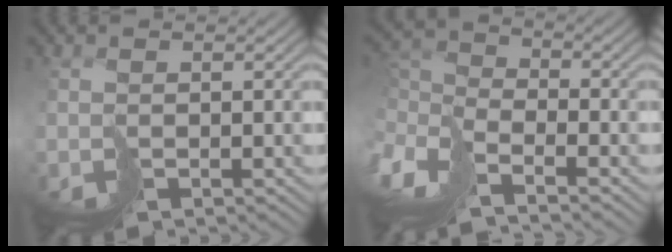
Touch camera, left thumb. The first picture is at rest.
{"total": 7.8, "force": [-3.6, 3.7, 6.0], "torque": [-0.172, -0.005, -0.076]}